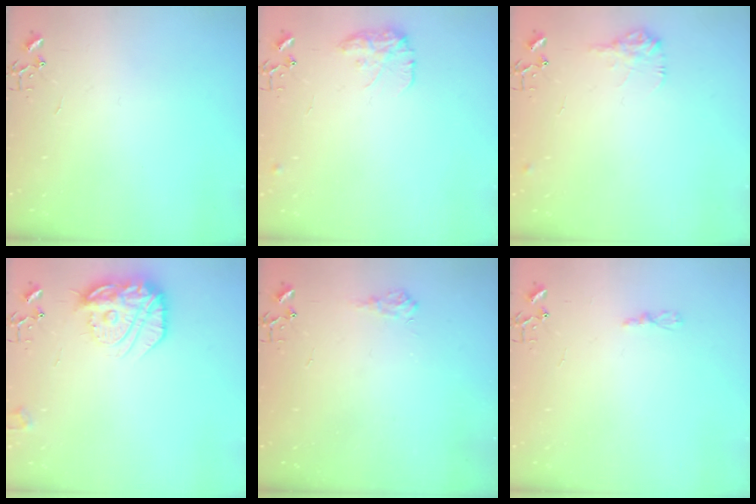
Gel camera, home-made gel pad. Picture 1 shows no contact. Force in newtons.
{"total": 10.8, "press": 10.8, "slide": 0.6}
{"total": 9.5, "press": 9.5, "slide": 0.4}
{"total": 18.7, "press": 18.6, "slide": 1.6}
{"total": 6.2, "press": 6.2, "slide": 0.9}
{"total": 3.2, "press": 3.1, "slide": 0.4}